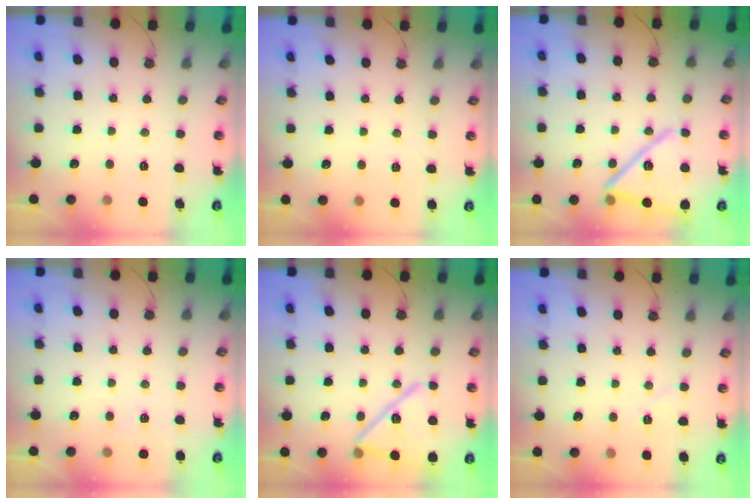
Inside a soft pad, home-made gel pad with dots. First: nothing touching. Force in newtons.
{"total": 2.1, "press": 1.8, "slide": 1.2}
{"total": 17.0, "press": 17.0, "slide": 1.3}
{"total": 3.5, "press": 3.5, "slide": 0.2}
{"total": 16.1, "press": 16.1, "slide": 0.7}
{"total": 3.9, "press": 3.3, "slide": 1.9}